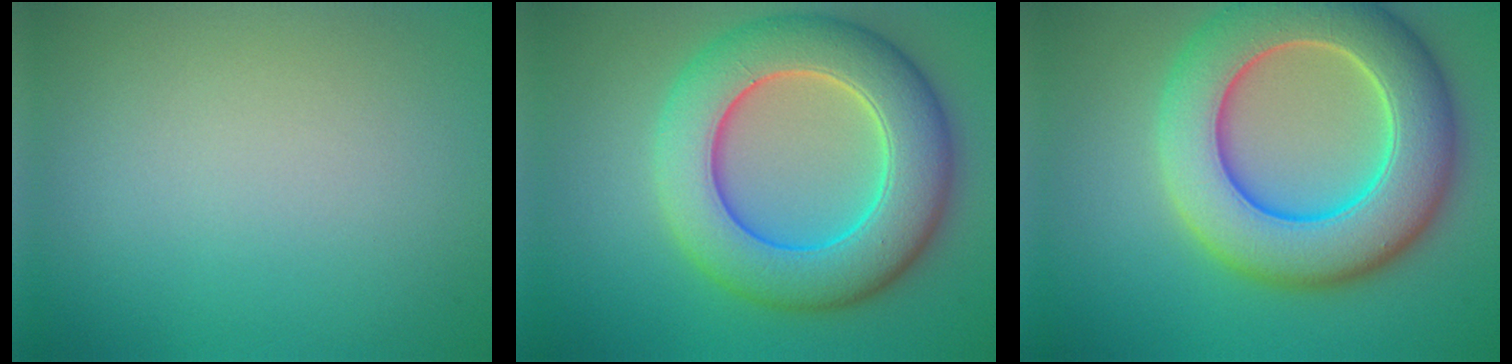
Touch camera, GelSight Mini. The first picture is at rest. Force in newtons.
{"total": 9.8, "press": 9.8, "slide": 0.1}
{"total": 10.7, "press": 10.7, "slide": 0.8}